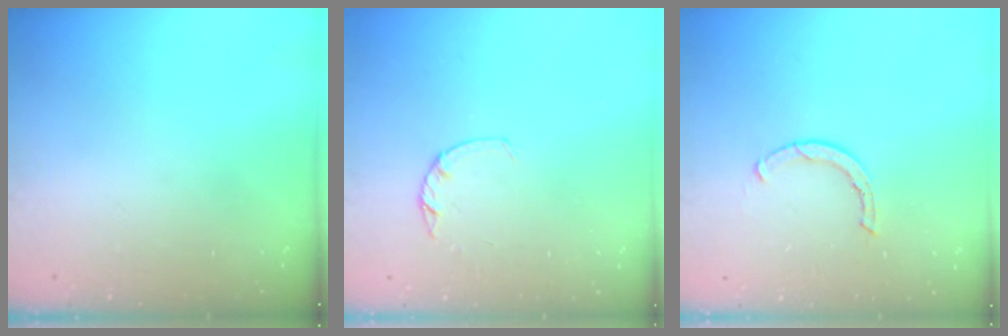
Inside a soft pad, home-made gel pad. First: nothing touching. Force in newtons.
{"total": 2.2, "press": 2.2, "slide": 0.4}
{"total": 1.7, "press": 1.6, "slide": 0.3}